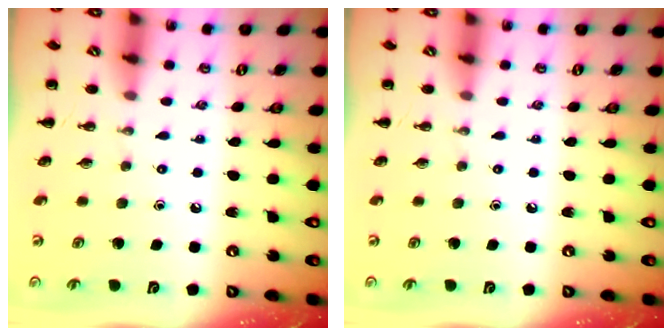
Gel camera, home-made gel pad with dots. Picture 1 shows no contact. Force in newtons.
{"total": 0.0}